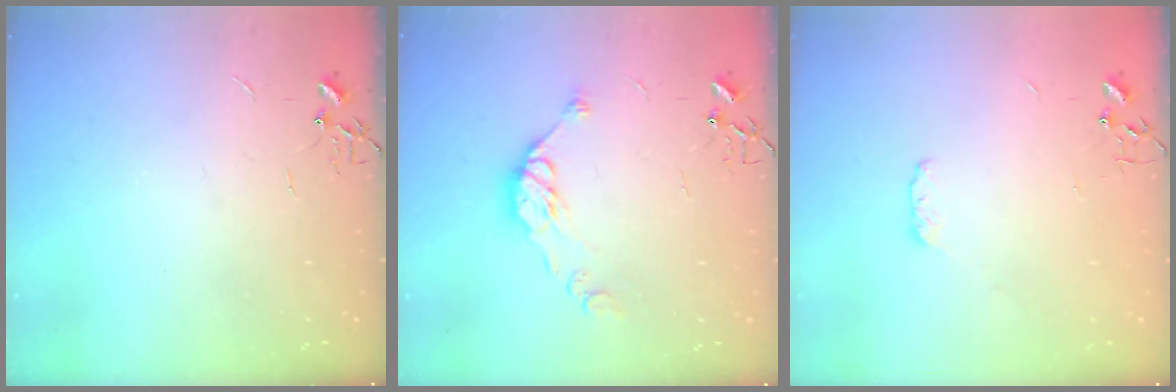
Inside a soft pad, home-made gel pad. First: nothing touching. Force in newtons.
{"total": 10.5, "press": 10.5, "slide": 0.3}
{"total": 4.2, "press": 4.1, "slide": 0.7}